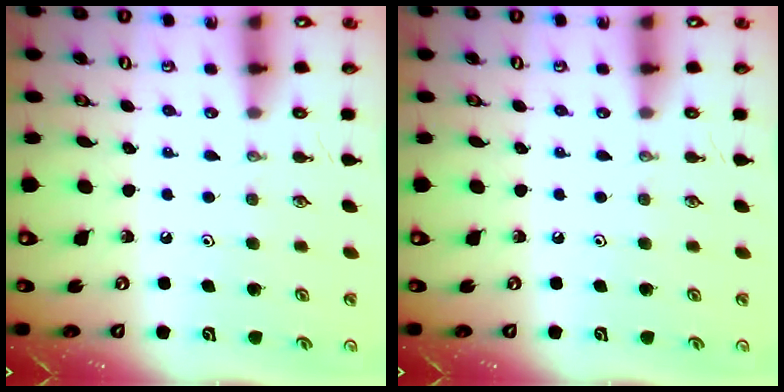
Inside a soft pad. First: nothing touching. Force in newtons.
{"total": 0.0}